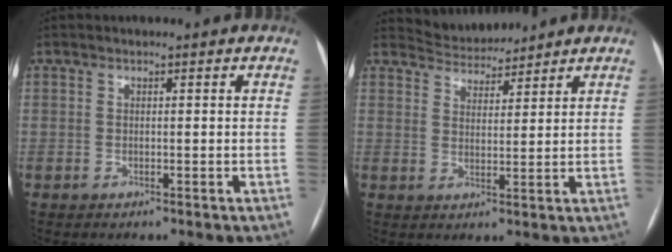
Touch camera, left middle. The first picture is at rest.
{"total": 5.0, "force": [5.0, 0.7, -0.2], "torque": [-0.005, 0.016, 0.087]}